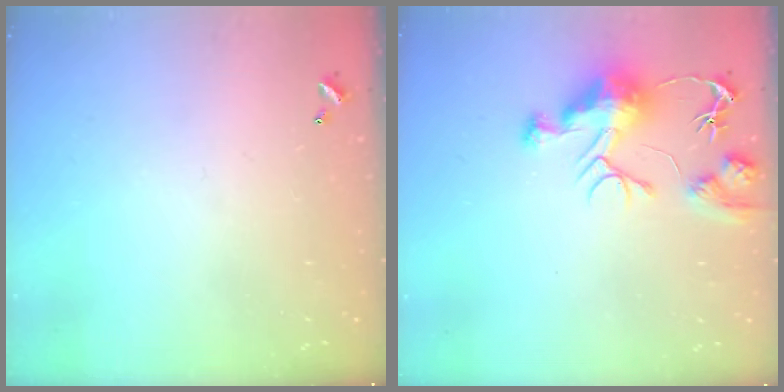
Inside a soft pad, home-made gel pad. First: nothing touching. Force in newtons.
{"total": 12.3, "press": 12.3, "slide": 1.1}